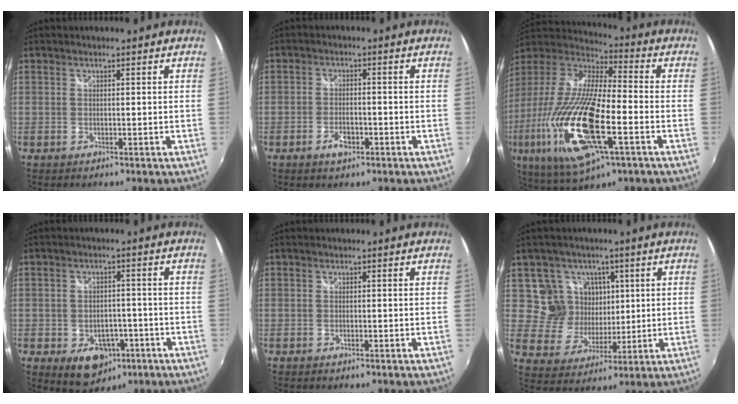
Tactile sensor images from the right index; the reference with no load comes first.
{"total": 3.8, "force": [-2.0, 1.9, 2.6], "torque": [-0.058, -0.002, -0.037]}
{"total": 25.6, "force": [-8.0, 7.4, 23.1], "torque": [-0.464, -0.054, -0.153]}
{"total": 9.5, "force": [-4.4, 6.8, 4.9], "torque": [-0.098, -0.003, -0.048]}
{"total": 0.0}
{"total": 9.4, "force": [3.2, 8.6, 1.8], "torque": [-0.050, 0.008, 0.062]}